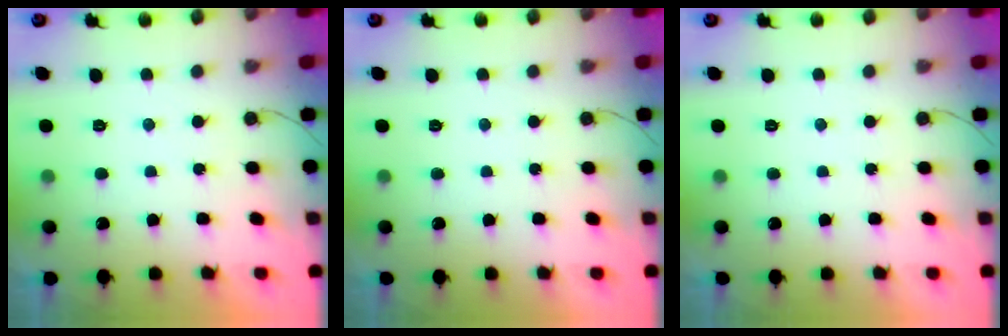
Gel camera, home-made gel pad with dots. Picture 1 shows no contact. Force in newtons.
{"total": 0.0}
{"total": 0.0}